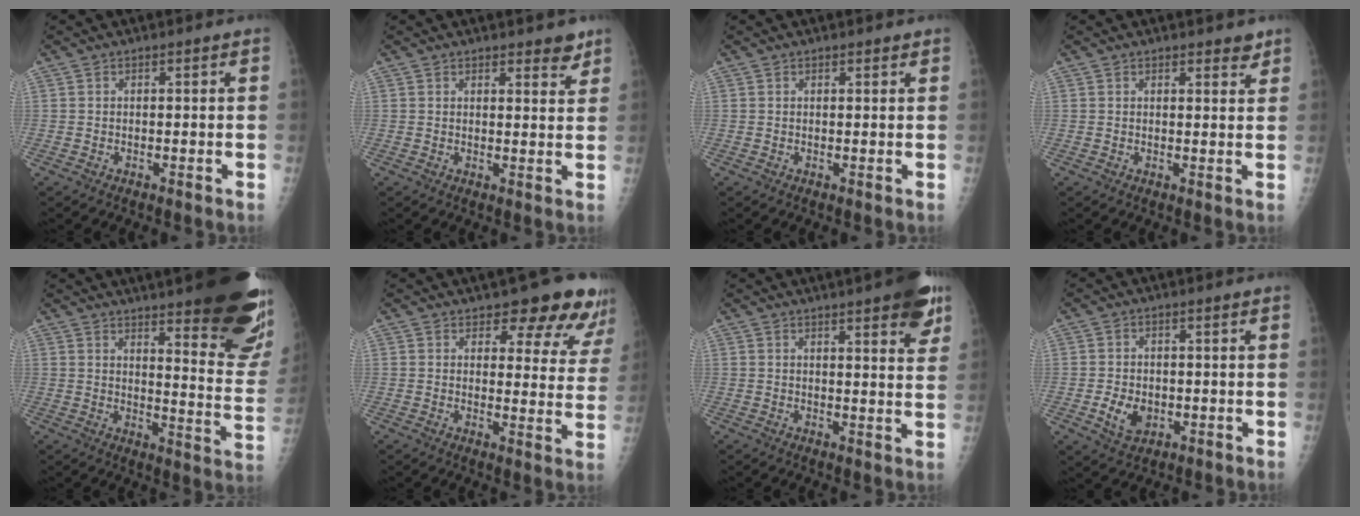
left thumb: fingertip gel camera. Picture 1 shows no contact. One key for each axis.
{"total": 3.4, "fx": 2.7, "fy": 1.4, "fz": 1.5, "tx": 0.002, "ty": -0.017, "tz": 0.032}
{"total": 0.7, "fx": 0.6, "fy": 0.3, "fz": 0.1, "tx": 0.001, "ty": -0.005, "tz": 0.007}
{"total": 2.3, "fx": 1.9, "fy": 1.0, "fz": 0.9, "tx": 0.006, "ty": -0.012, "tz": 0.021}
{"total": 26.8, "fx": 18.7, "fy": 5.6, "fz": 18.3, "tx": -0.181, "ty": -0.111, "tz": 0.230}
{"total": 12.8, "fx": 10.5, "fy": 5.1, "fz": 5.4, "tx": -0.011, "ty": -0.063, "tz": 0.108}
{"total": 10.7, "fx": 6.5, "fy": 2.7, "fz": 8.1, "tx": -0.078, "ty": -0.023, "tz": 0.076}
{"total": 5.1, "fx": -1.2, "fy": 3.7, "fz": 3.3, "tx": -0.048, "ty": -0.002, "tz": -0.013}